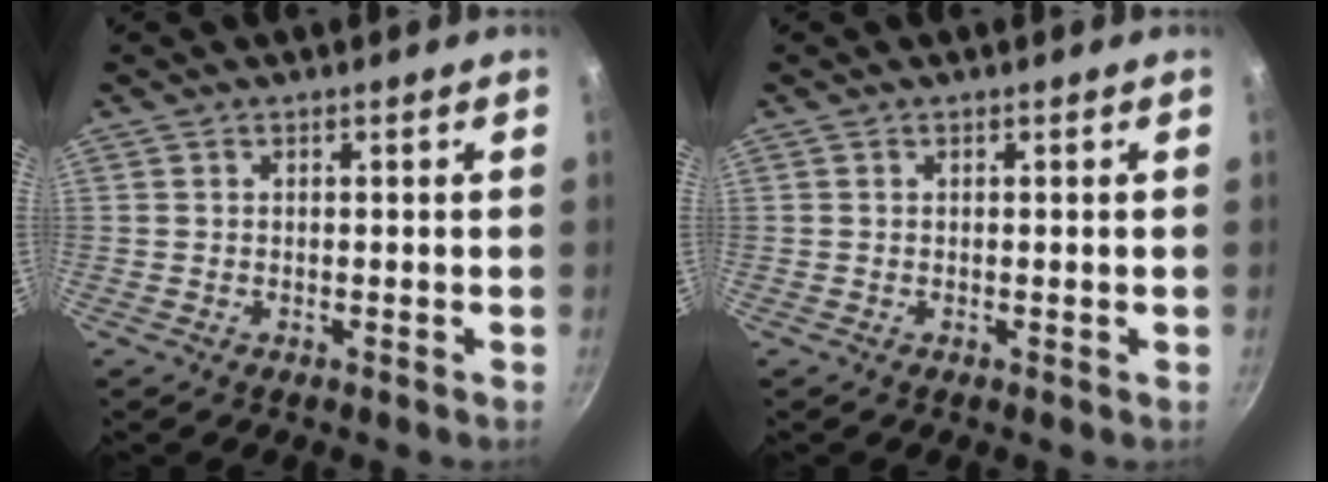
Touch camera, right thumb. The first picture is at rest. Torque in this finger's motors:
{"motor_torque": [-0.37, -0.07, -0.25, -0.02, -0.03]}